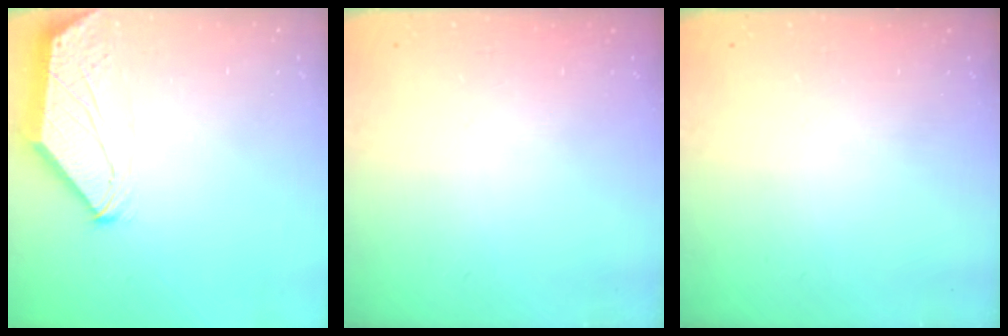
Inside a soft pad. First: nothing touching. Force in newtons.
{"total": 0.0}
{"total": 0.0}